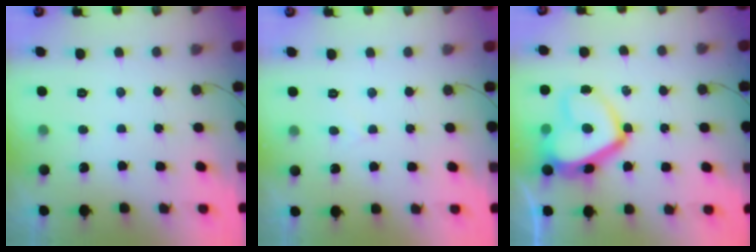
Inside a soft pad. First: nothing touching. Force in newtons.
{"total": 2.2, "press": 2.2, "slide": 0.3}
{"total": 14.6, "press": 14.6, "slide": 1.3}